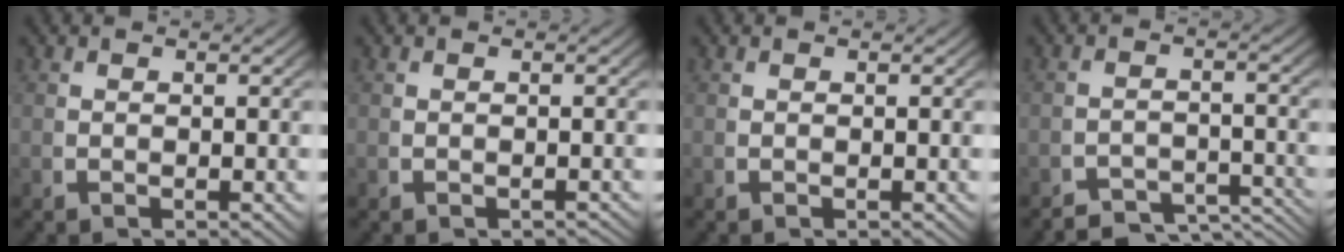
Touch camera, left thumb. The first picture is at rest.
{"total": 0.9, "force": [-0.8, 0.2, 0.2], "torque": [-0.001, 0.001, -0.012]}
{"total": 0.0}
{"total": 4.4, "force": [-3.5, 1.8, 2.1], "torque": [-0.017, -0.013, -0.065]}